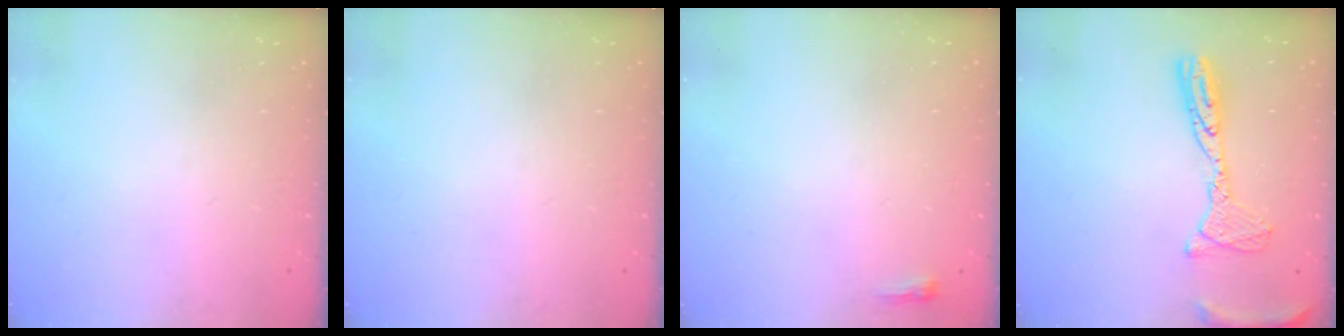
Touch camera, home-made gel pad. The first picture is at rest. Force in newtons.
{"total": 0.0}
{"total": 2.3, "press": 2.2, "slide": 0.7}
{"total": 13.7, "press": 13.7, "slide": 1.3}